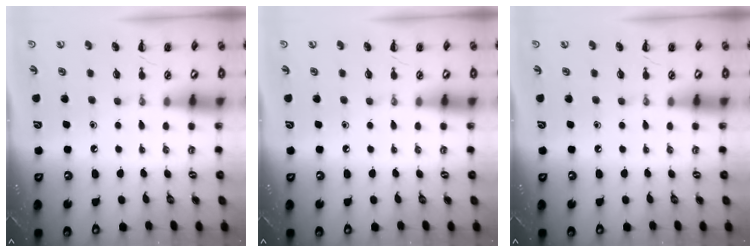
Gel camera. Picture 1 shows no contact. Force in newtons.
{"total": 0.0}
{"total": 0.0}